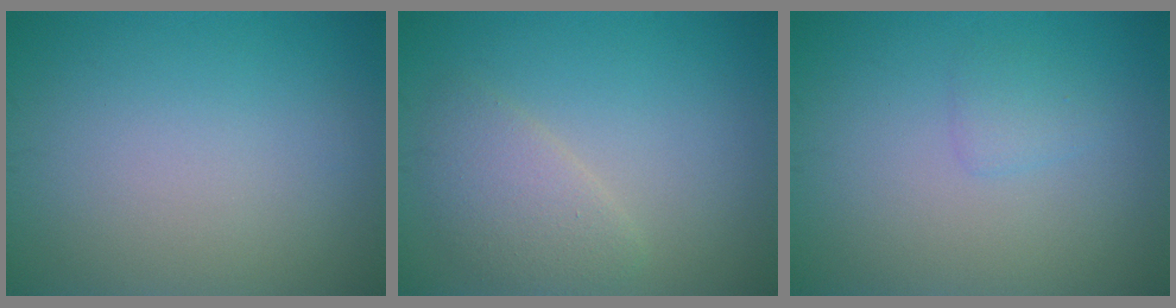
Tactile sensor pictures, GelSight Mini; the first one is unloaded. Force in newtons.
{"total": 2.7, "press": 2.7, "slide": 0.2}
{"total": 1.1, "press": 1.1, "slide": 0.1}